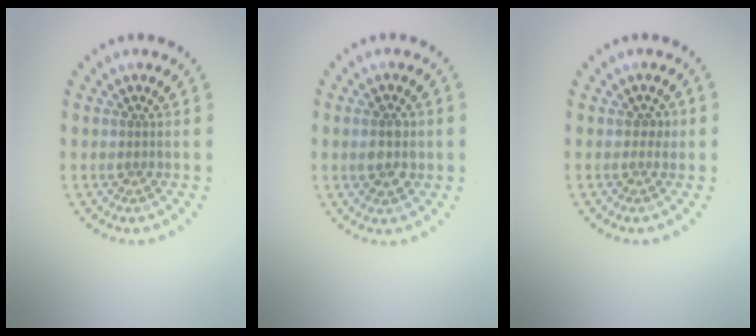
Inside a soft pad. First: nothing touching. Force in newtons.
{"total": 2.8, "press": 2.8, "slide": 0.2}
{"total": 1.1, "press": 1.0, "slide": 0.3}